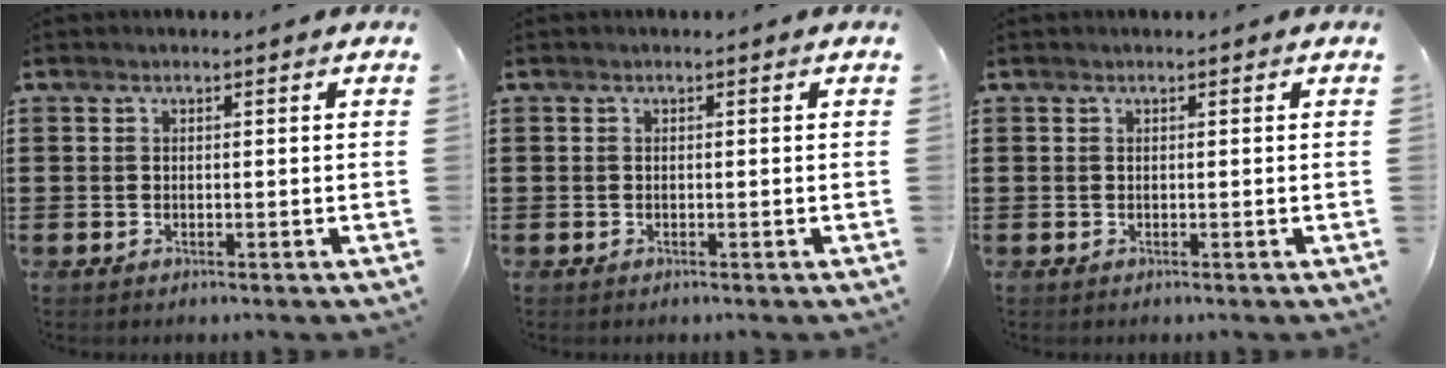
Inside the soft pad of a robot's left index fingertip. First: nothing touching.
{"total": 0.0}
{"total": 0.0}